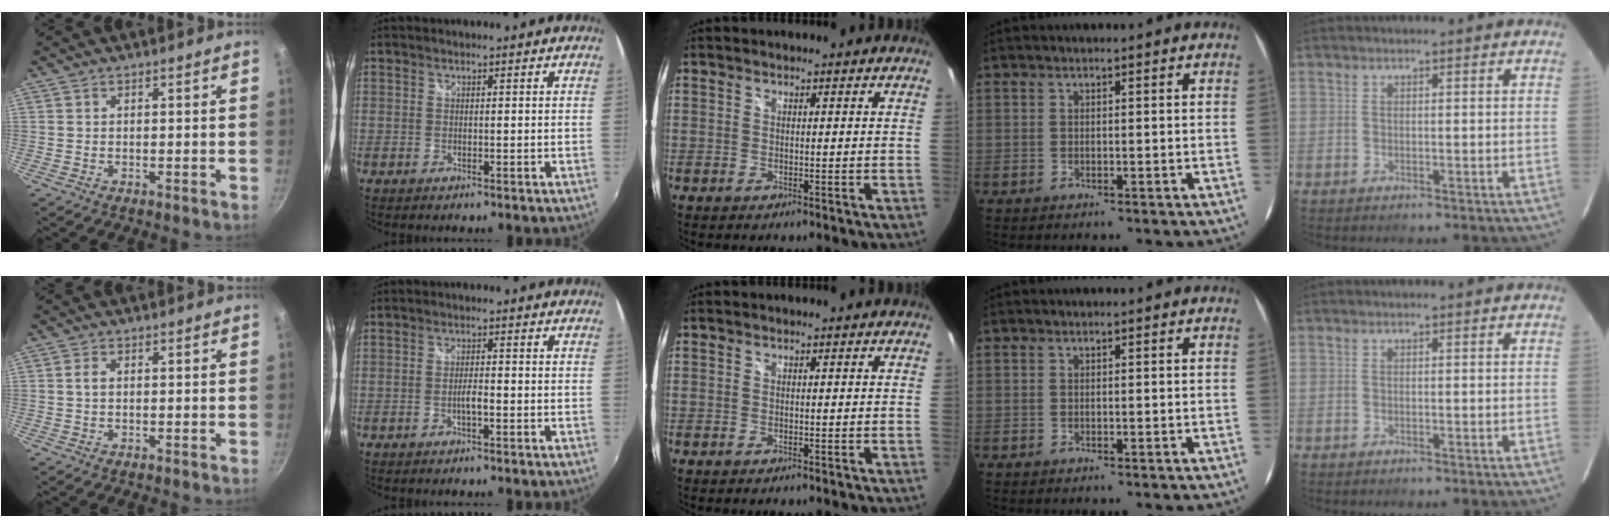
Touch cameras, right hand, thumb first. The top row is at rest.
{"thumb": {"total": 1.6, "force": [0.2, 1.0, 1.3], "torque": [-0.023, 0.005, 0.002]}, "index": {"total": 2.0, "force": [-0.9, 0.3, 1.8], "torque": [-0.034, 0.000, -0.017]}}